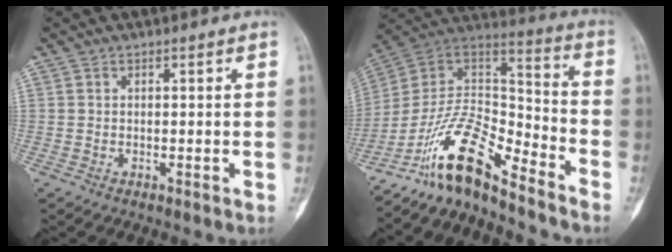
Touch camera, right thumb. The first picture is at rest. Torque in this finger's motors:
{"motor_torque": [0.10, 0.34, 1.36, -1.42, 0.15]}